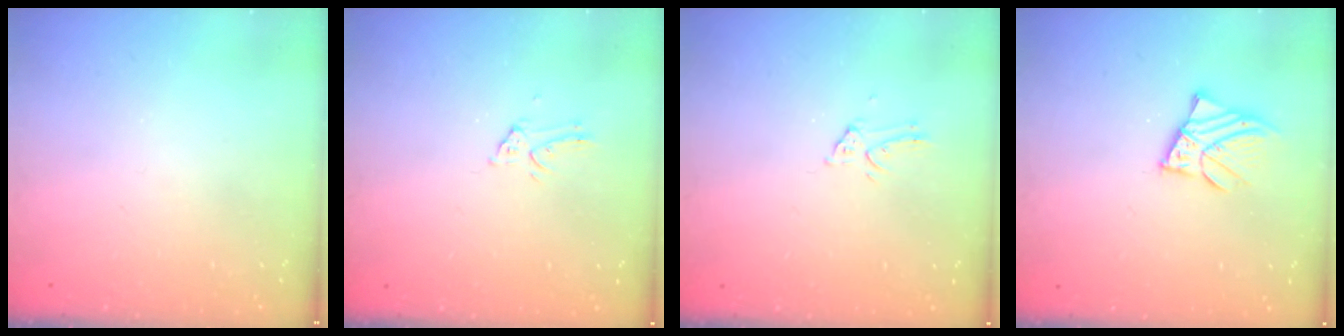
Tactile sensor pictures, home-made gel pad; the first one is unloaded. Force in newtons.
{"total": 3.0, "press": 3.0, "slide": 0.1}
{"total": 3.0, "press": 3.0, "slide": 0.1}
{"total": 5.9, "press": 5.9, "slide": 0.9}